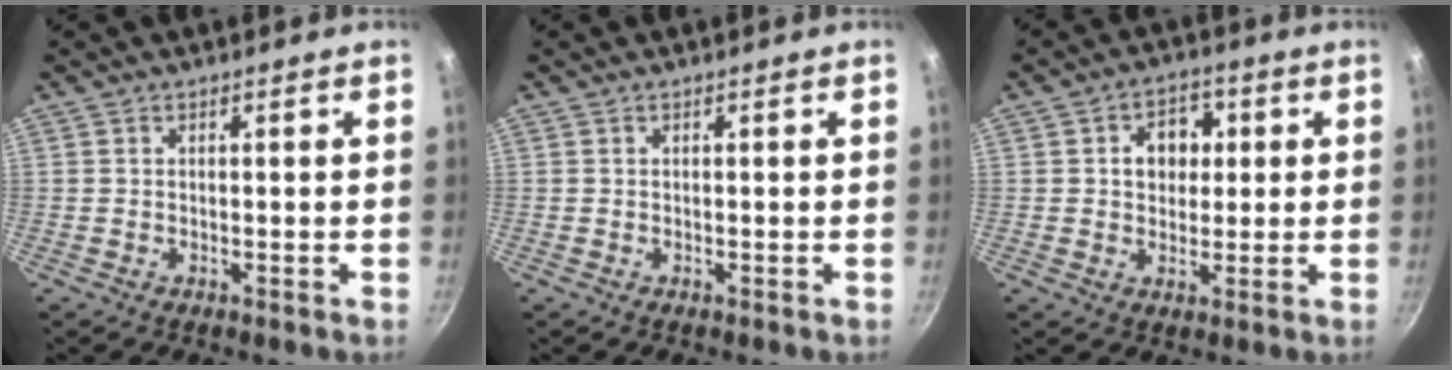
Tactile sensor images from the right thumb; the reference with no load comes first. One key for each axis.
{"total": 0.0}
{"total": 6.9, "fx": 1.3, "fy": 5.3, "fz": 4.3, "tx": -0.028, "ty": 0.004, "tz": 0.015}